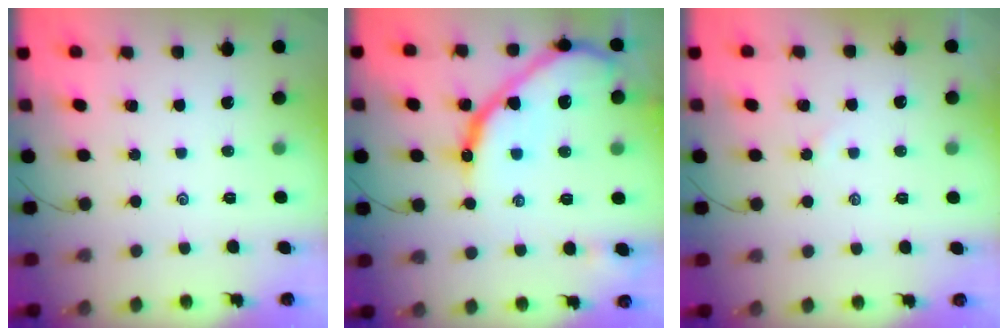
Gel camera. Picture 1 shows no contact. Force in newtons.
{"total": 19.6, "press": 19.5, "slide": 2.0}
{"total": 1.3, "press": 1.3, "slide": 0.3}